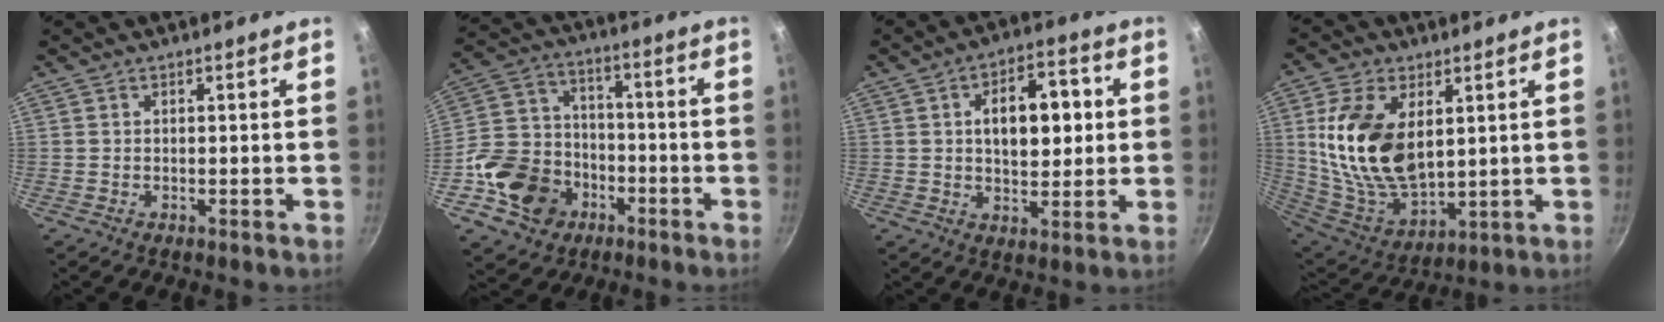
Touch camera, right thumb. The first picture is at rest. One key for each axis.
{"total": 16.8, "fx": -6.7, "fy": 13.4, "fz": 7.6, "tx": -0.123, "ty": 0.046, "tz": -0.112}
{"total": 12.1, "fx": 1.8, "fy": 7.0, "fz": 9.8, "tx": -0.107, "ty": 0.008, "tz": 0.023}
{"total": 19.0, "fx": 4.2, "fy": 11.1, "fz": 14.8, "tx": -0.270, "ty": -0.031, "tz": 0.096}